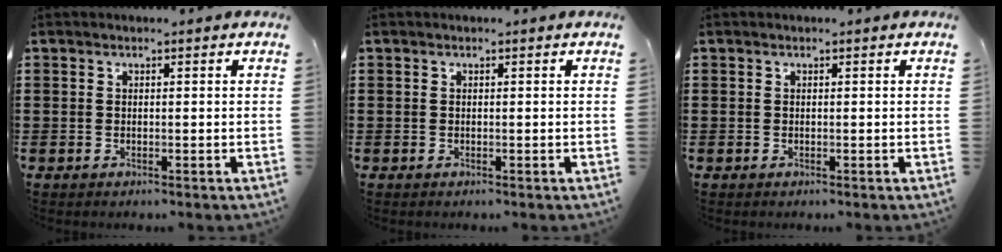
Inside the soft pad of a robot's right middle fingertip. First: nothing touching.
{"total": 0.0}
{"total": 0.0}